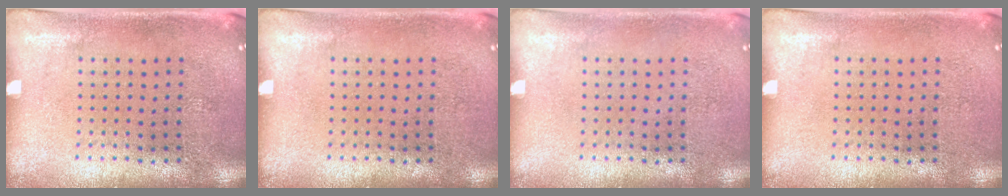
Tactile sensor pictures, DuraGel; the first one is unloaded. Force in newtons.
{"total": 0.0}
{"total": 0.0}
{"total": 0.0}